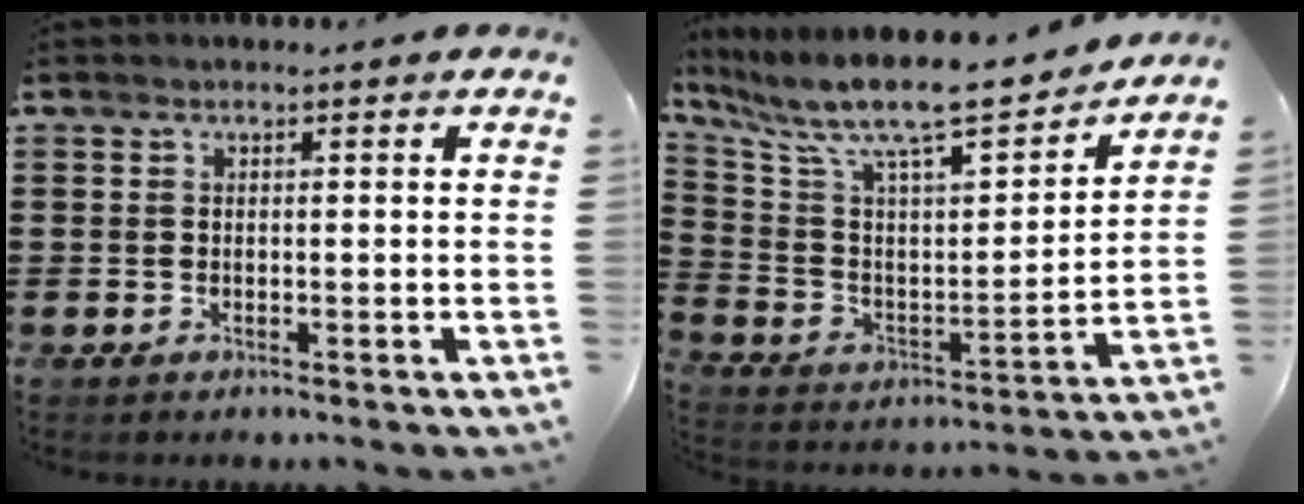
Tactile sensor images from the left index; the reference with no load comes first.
{"total": 10.6, "force": [9.0, 1.4, 5.4], "torque": [-0.138, -0.072, 0.146]}